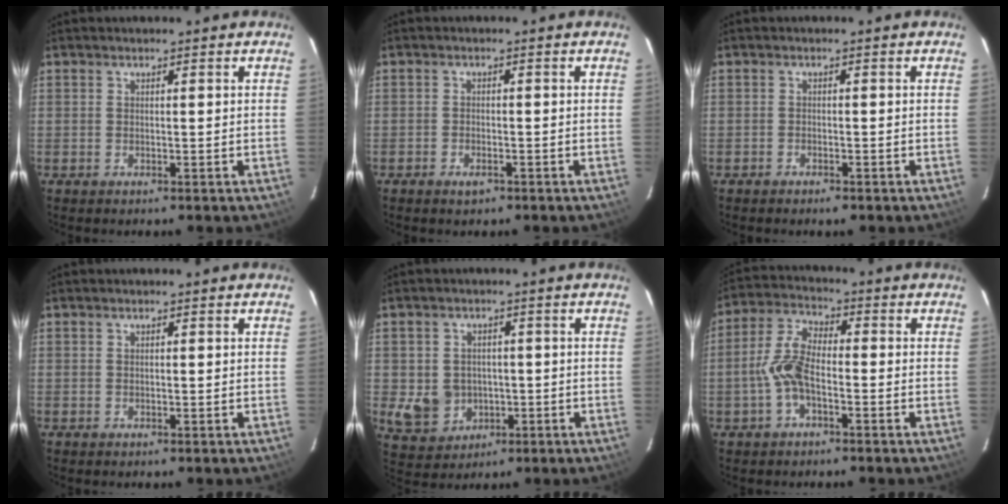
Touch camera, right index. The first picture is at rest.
{"total": 2.1, "force": [-1.5, 1.1, 1.0], "torque": [-0.021, -0.001, -0.026]}
{"total": 1.6, "force": [-1.3, 0.6, 0.6], "torque": [-0.018, -0.001, -0.023]}
{"total": 0.0}
{"total": 7.6, "force": [-1.2, 6.8, 3.1], "torque": [-0.086, 0.007, 0.003]}
{"total": 7.3, "force": [-2.3, 3.4, 6.1], "torque": [-0.135, 0.014, -0.045]}